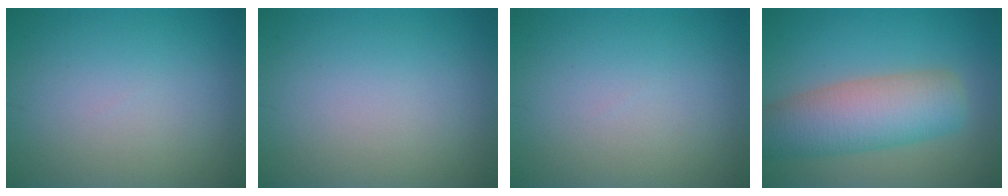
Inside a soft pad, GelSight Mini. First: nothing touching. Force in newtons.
{"total": 0.0}
{"total": 0.0}
{"total": 7.3, "press": 7.3, "slide": 0.6}